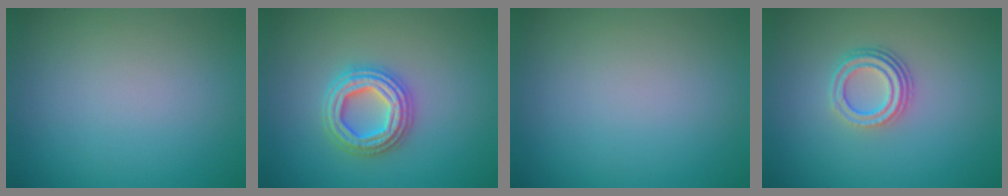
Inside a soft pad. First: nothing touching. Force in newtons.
{"total": 4.7, "press": 4.6, "slide": 0.7}
{"total": 0.0}
{"total": 3.4, "press": 2.5, "slide": 2.4}